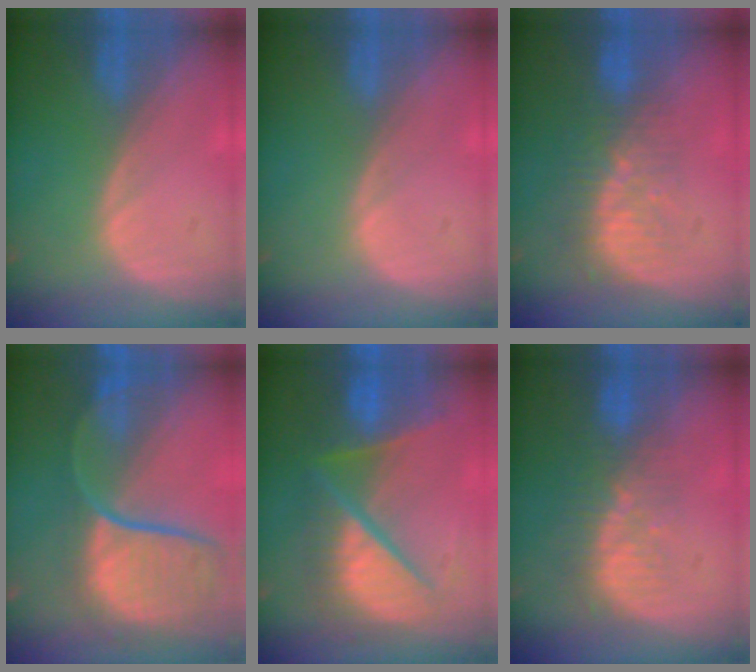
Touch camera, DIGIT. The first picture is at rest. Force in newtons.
{"total": 0.0}
{"total": 8.4, "press": 7.5, "slide": 3.9}
{"total": 12.1, "press": 9.8, "slide": 7.1}
{"total": 10.9, "press": 10.9, "slide": 1.4}
{"total": 8.2, "press": 7.1, "slide": 4.0}